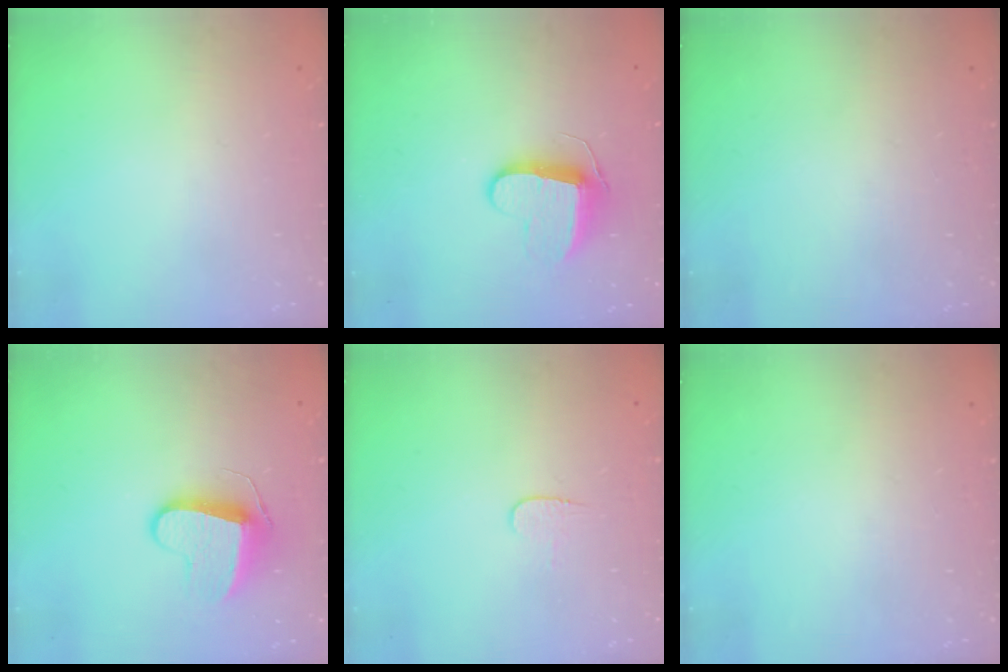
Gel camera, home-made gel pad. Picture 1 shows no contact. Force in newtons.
{"total": 9.7, "press": 9.7, "slide": 0.2}
{"total": 0.0}
{"total": 9.2, "press": 9.2, "slide": 0.2}
{"total": 4.0, "press": 4.0, "slide": 0.4}
{"total": 0.0}